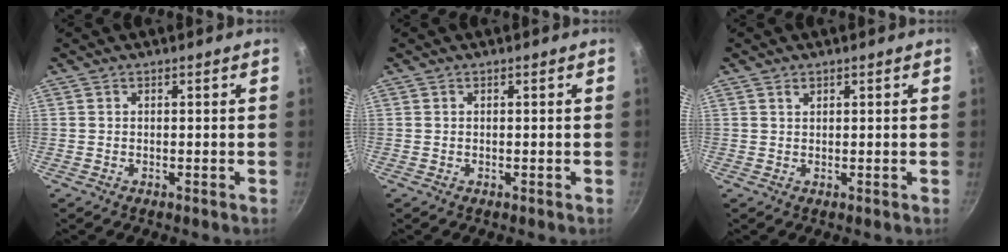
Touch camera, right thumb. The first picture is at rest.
{"total": 0.0}
{"total": 0.9, "force": [0.6, 0.6, 0.4], "torque": [-0.005, 0.001, 0.011]}